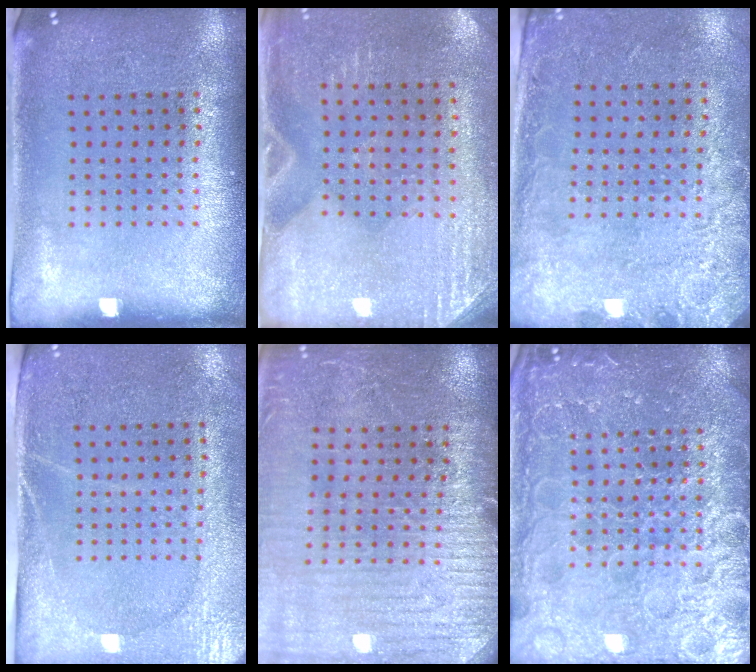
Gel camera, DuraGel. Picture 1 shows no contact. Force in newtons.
{"total": 2.9, "press": 2.5, "slide": 1.4}
{"total": 2.7, "press": 1.9, "slide": 1.9}
{"total": 2.9, "press": 2.5, "slide": 1.4}
{"total": 3.2, "press": 3.2, "slide": 0.1}
{"total": 6.9, "press": 6.9, "slide": 0.8}